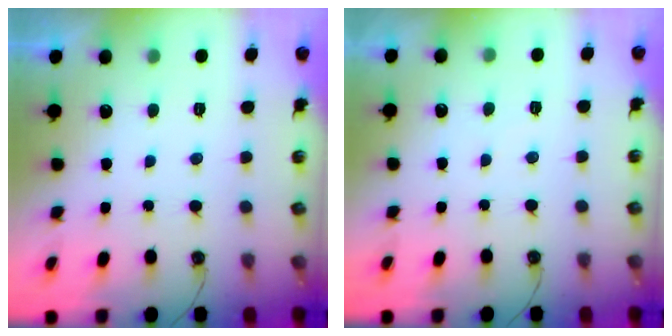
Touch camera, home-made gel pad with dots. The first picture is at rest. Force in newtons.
{"total": 2.5, "press": 2.4, "slide": 0.4}